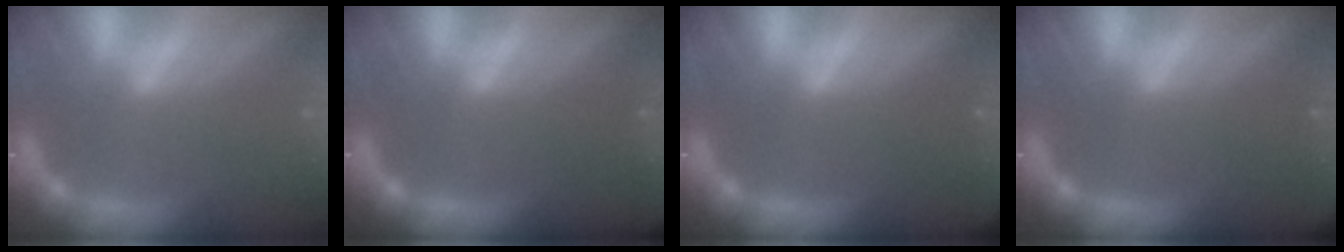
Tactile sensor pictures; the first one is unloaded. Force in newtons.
{"total": 8.0}
{"total": 4.0}
{"total": 4.4}